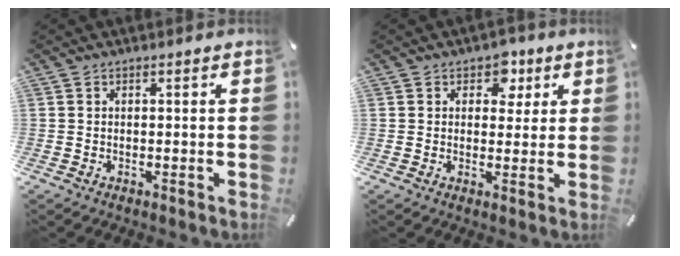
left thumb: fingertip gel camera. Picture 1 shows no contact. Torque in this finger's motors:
{"motor_torque": [0.67, 0.50, 0.24, -0.29, 0.02]}